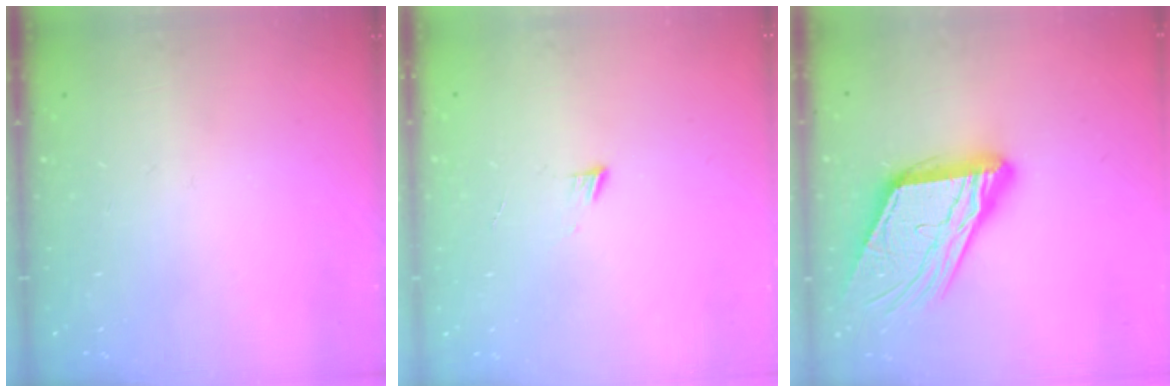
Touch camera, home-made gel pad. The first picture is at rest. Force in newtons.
{"total": 3.5, "press": 3.4, "slide": 0.4}
{"total": 18.3, "press": 18.2, "slide": 1.8}